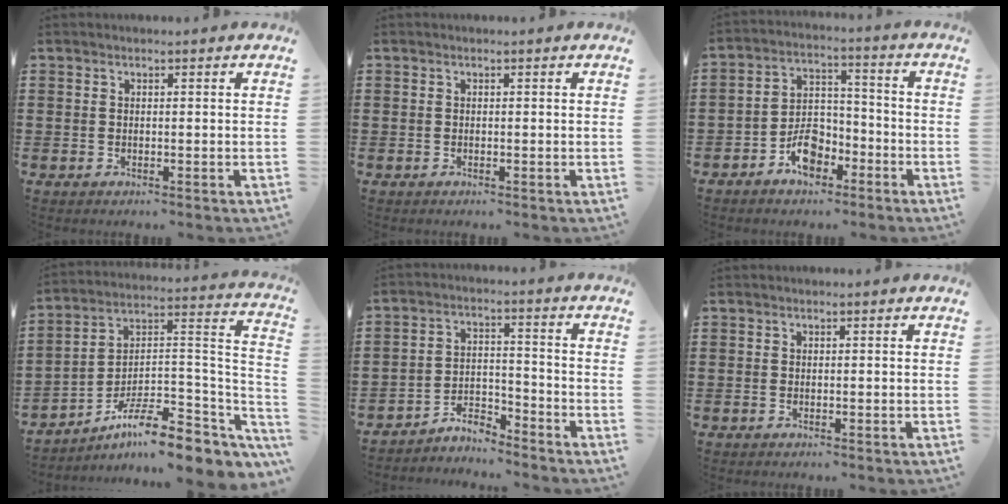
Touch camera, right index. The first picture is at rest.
{"total": 0.0}
{"total": 6.7, "force": [-3.9, 3.8, 3.8], "torque": [-0.076, 0.015, -0.071]}
{"total": 11.3, "force": [-8.4, 2.9, 7.0], "torque": [-0.107, 0.015, -0.154]}
{"total": 4.4, "force": [-4.2, 0.9, 0.9], "torque": [-0.019, 0.009, -0.086]}
{"total": 0.0}